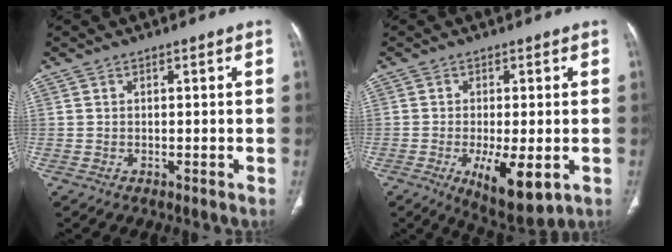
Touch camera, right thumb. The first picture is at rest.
{"total": 10.4, "force": [-3.1, 3.6, 9.2], "torque": [-0.142, -0.020, -0.040]}